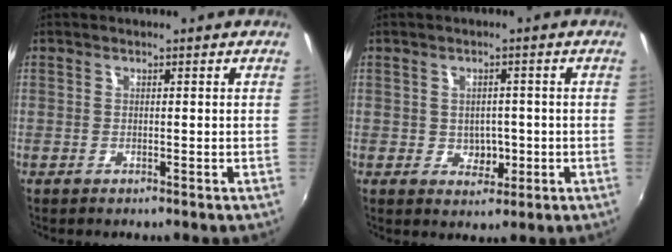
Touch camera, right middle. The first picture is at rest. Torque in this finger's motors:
{"motor_torque": [0.03, -0.06, 0.06, 0.00]}